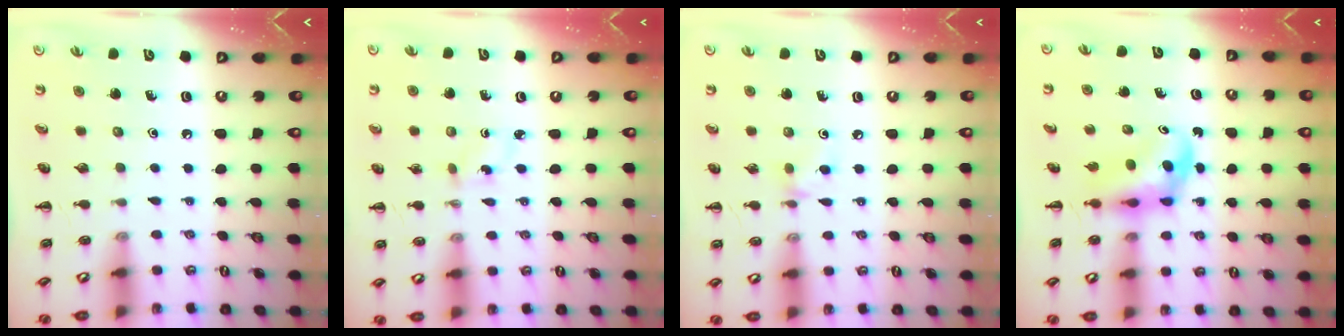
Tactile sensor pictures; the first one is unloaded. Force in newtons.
{"total": 2.2, "press": 2.1, "slide": 0.8}
{"total": 4.6, "press": 4.3, "slide": 1.6}
{"total": 5.5, "press": 5.3, "slide": 1.5}